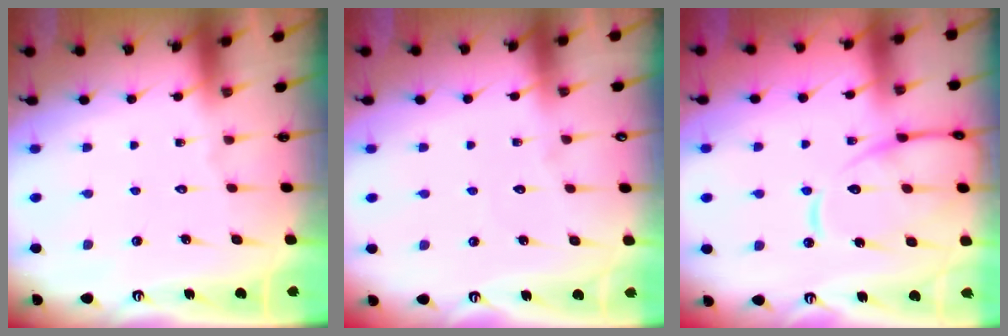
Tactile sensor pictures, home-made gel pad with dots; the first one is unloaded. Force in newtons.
{"total": 2.0, "press": 2.0, "slide": 0.2}
{"total": 14.5, "press": 14.4, "slide": 1.5}